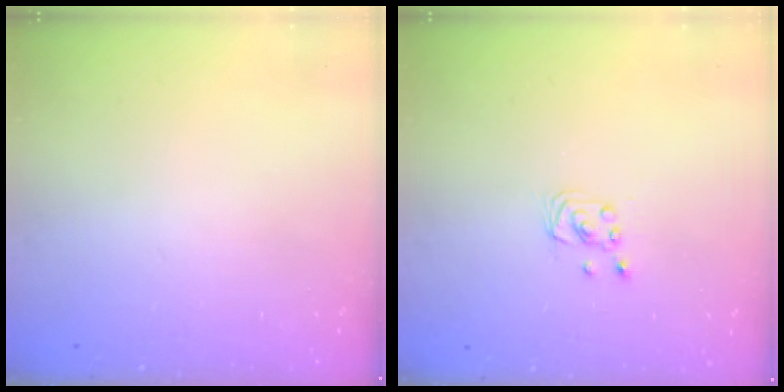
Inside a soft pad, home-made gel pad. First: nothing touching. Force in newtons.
{"total": 1.9, "press": 1.9, "slide": 0.1}